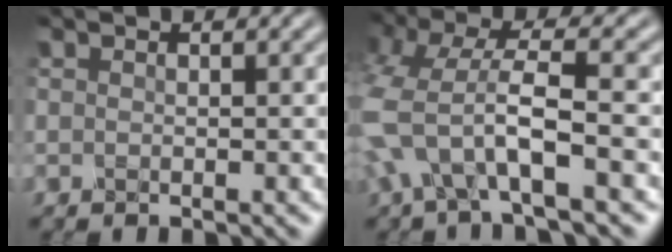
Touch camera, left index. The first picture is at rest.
{"total": 6.9, "force": [-2.3, 2.5, 6.0], "torque": [-0.134, 0.007, -0.053]}